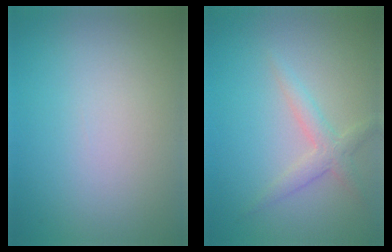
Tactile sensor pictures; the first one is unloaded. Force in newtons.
{"total": 2.2, "press": 2.2, "slide": 0.0}